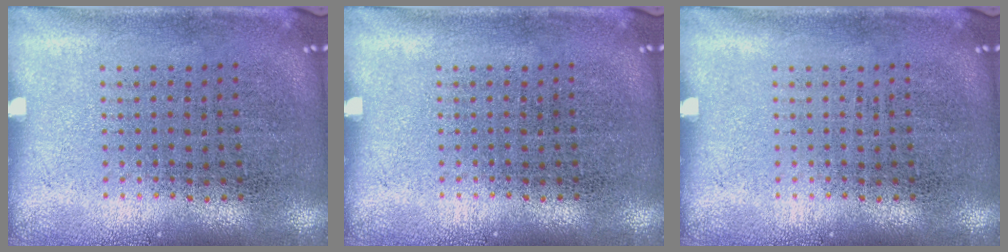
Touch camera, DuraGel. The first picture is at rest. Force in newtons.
{"total": 0.0}
{"total": 0.0}